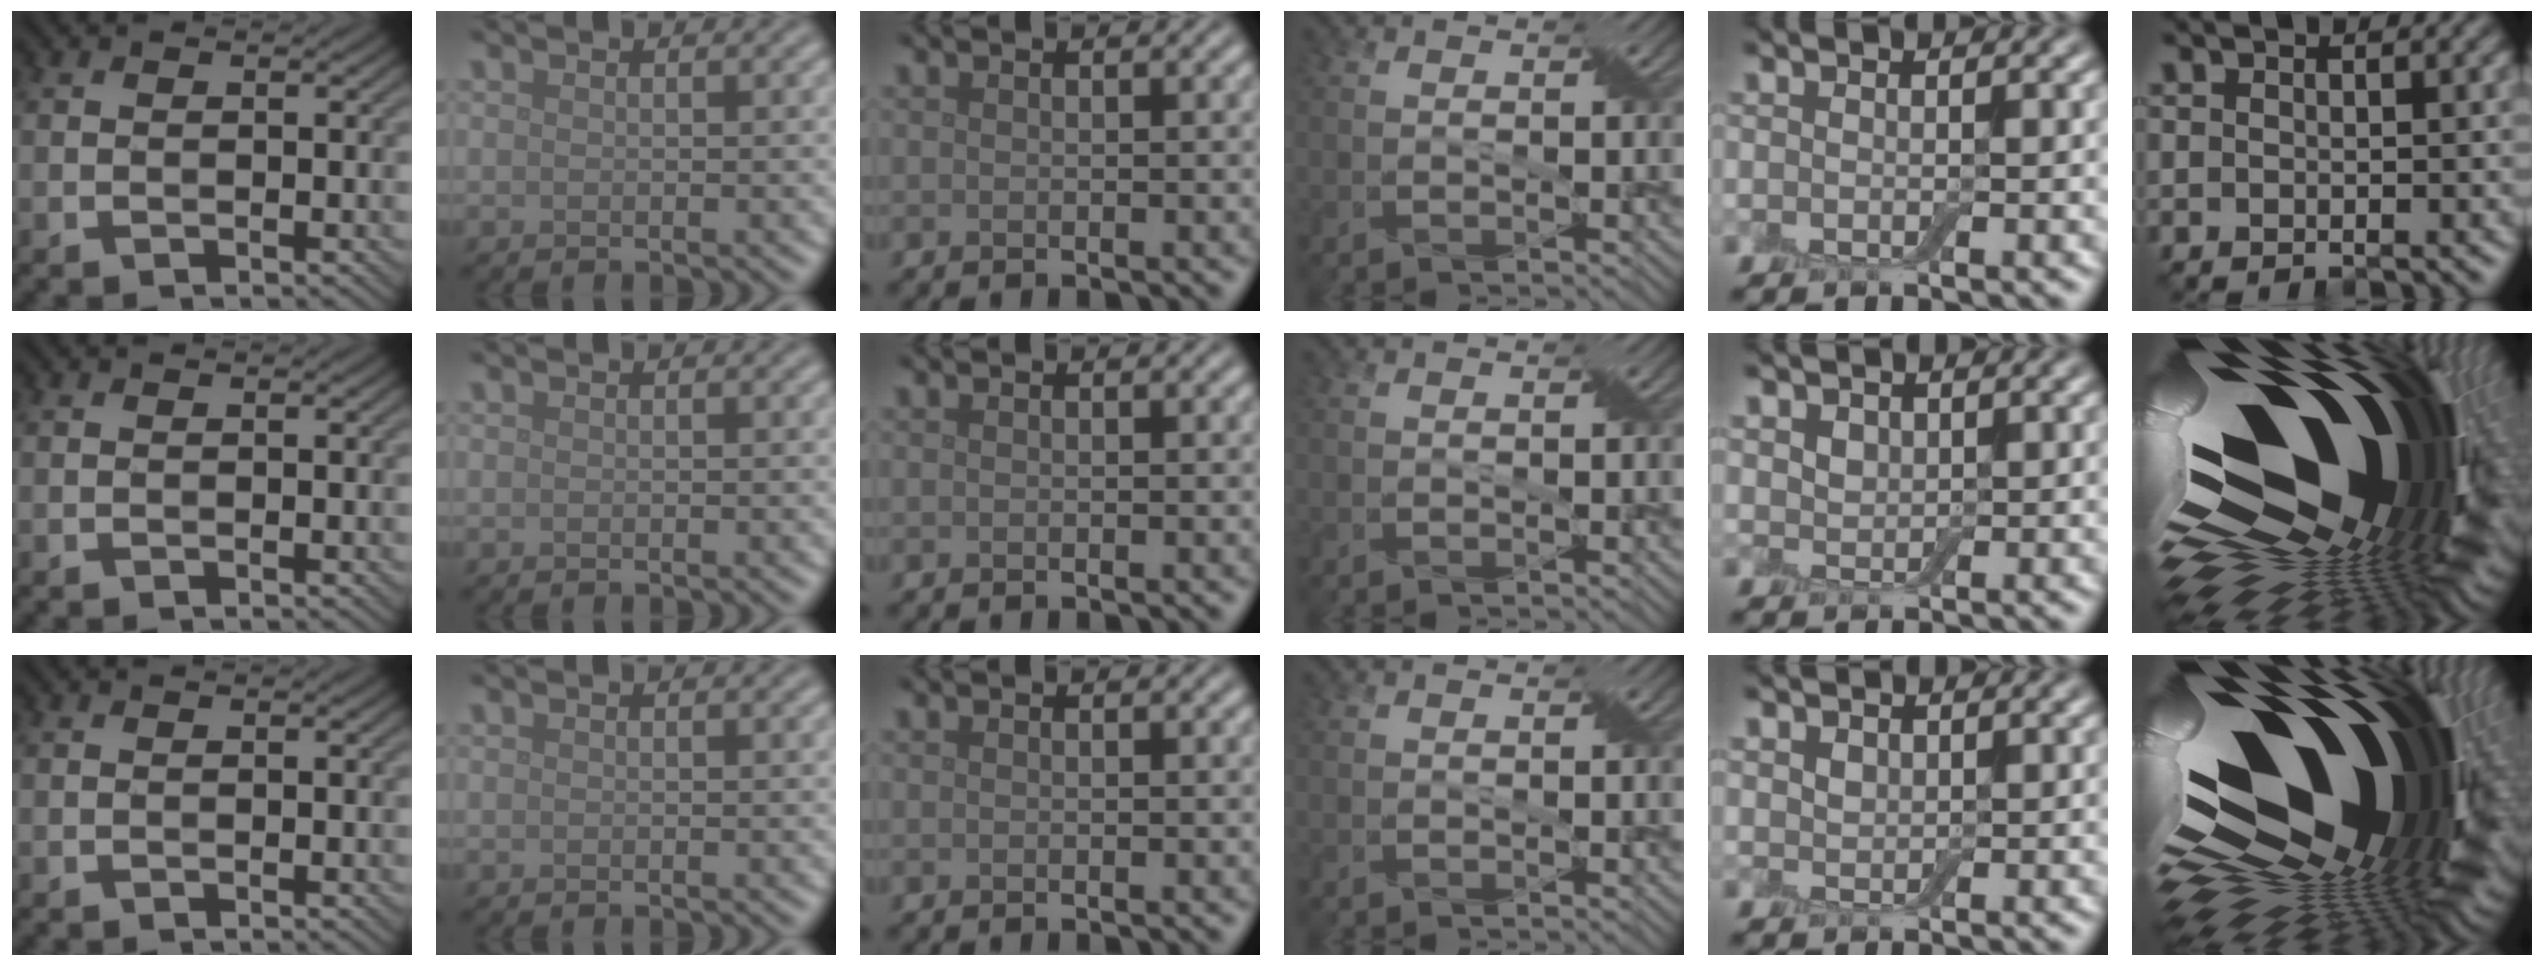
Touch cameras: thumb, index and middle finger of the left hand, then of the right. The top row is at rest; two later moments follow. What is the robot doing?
{"motion": "extract", "object": "drawer"}